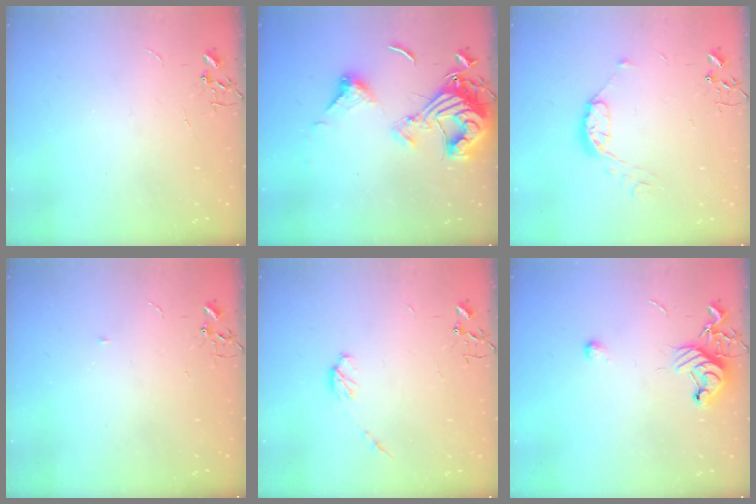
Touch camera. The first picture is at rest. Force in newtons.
{"total": 16.3, "press": 16.2, "slide": 1.7}
{"total": 8.8, "press": 8.8, "slide": 0.5}
{"total": 3.0, "press": 3.0, "slide": 0.7}
{"total": 5.8, "press": 5.8, "slide": 0.5}
{"total": 9.7, "press": 9.6, "slide": 1.4}